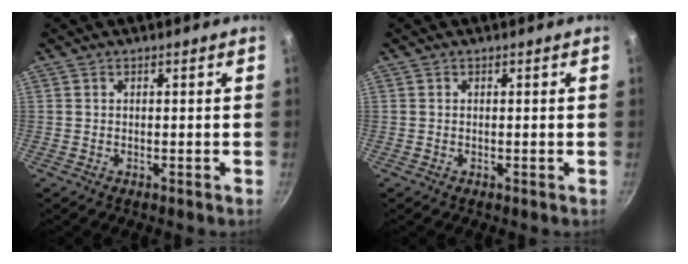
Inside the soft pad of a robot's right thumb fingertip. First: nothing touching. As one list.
[{"total": 0.0}]